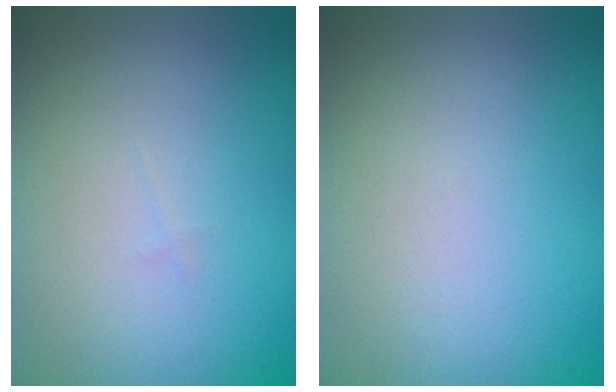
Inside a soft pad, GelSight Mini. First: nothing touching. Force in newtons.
{"total": 0.0}